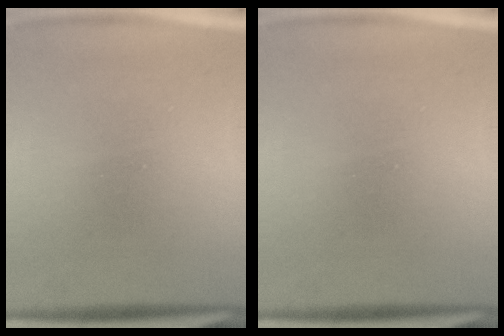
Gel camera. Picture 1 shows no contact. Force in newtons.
{"total": 0.0}